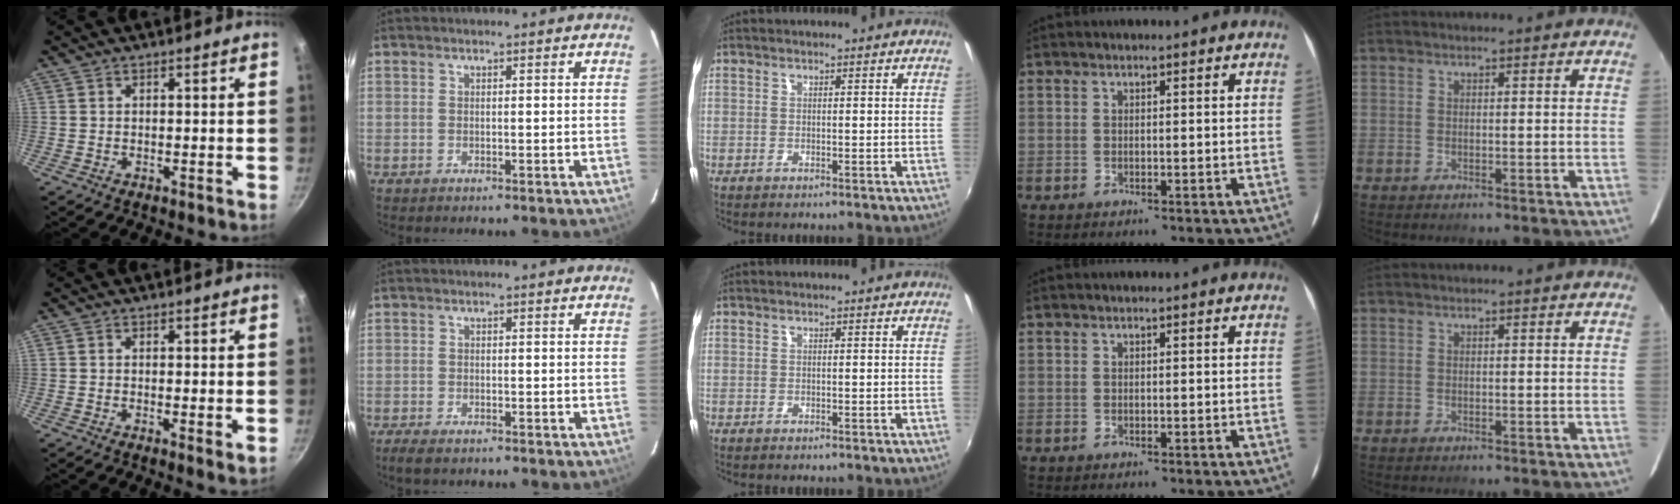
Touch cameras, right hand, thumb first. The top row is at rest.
{"thumb": {"total": 1.7, "force": [0.1, 0.3, 1.6], "torque": [-0.025, -0.009, -0.002]}, "index": {"total": 3.2, "force": [-2.5, 1.0, 1.8], "torque": [-0.045, -0.011, -0.045]}}